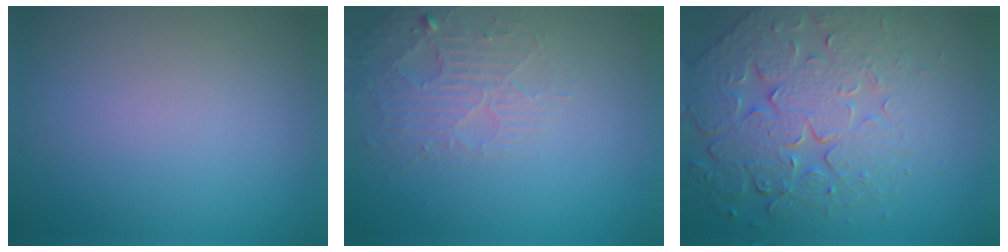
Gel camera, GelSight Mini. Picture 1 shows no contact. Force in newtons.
{"total": 3.1, "press": 3.0, "slide": 0.6}
{"total": 7.8, "press": 5.7, "slide": 5.4}